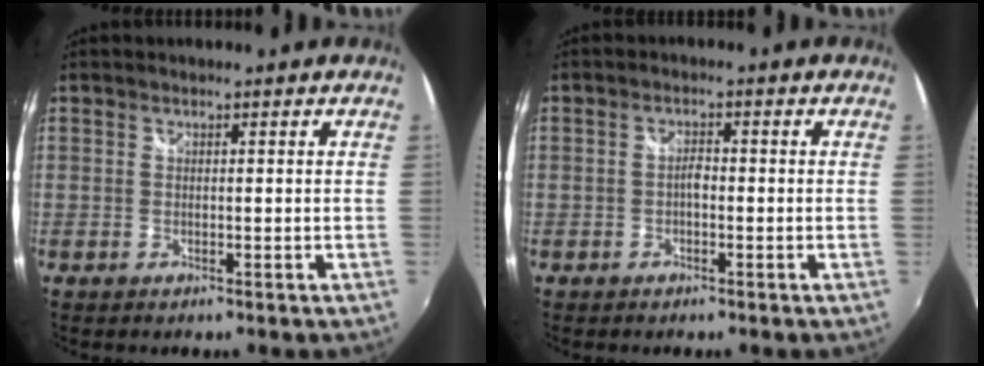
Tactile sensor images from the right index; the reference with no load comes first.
{"total": 1.6, "force": [-0.6, 0.7, 1.3], "torque": [-0.024, 0.005, -0.014]}